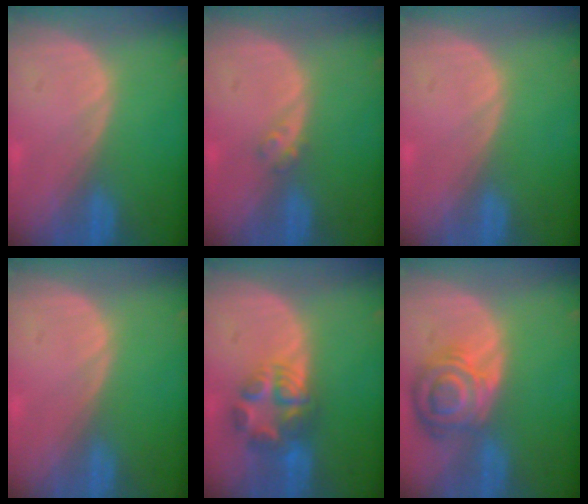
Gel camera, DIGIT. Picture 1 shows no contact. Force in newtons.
{"total": 1.6, "press": 1.4, "slide": 0.8}
{"total": 0.0}
{"total": 0.0}
{"total": 6.1, "press": 6.0, "slide": 1.2}
{"total": 8.4, "press": 7.4, "slide": 3.9}